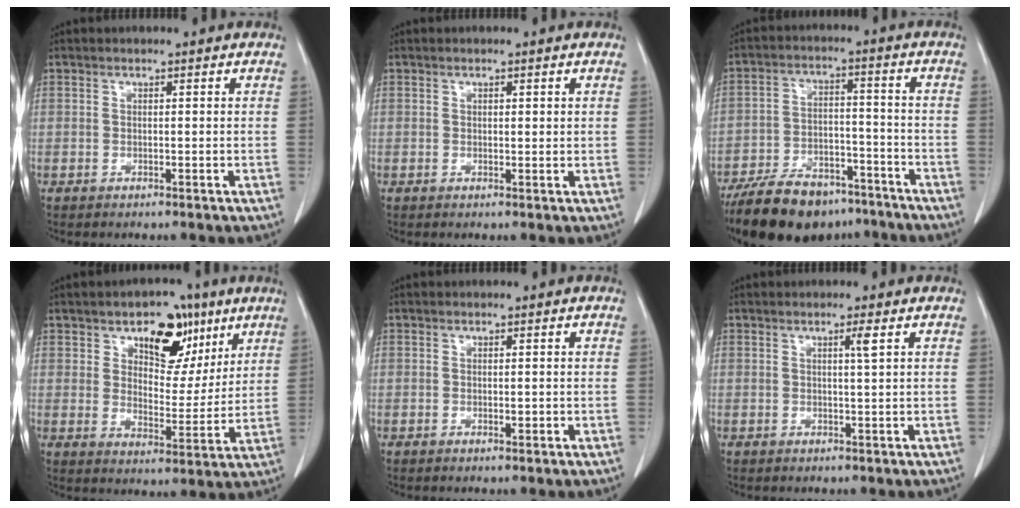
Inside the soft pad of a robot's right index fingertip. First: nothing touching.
{"total": 1.0, "force": [0.4, 0.4, 0.8], "torque": [-0.011, -0.002, 0.006]}
{"total": 16.2, "force": [-13.8, 6.5, 5.6], "torque": [-0.099, 0.011, -0.209]}
{"total": 10.9, "force": [6.0, 6.4, 6.4], "torque": [-0.085, 0.011, 0.096]}
{"total": 0.8, "force": [-0.1, 0.3, 0.8], "torque": [-0.011, -0.001, -0.001]}
{"total": 1.6, "force": [0.6, -0.4, 1.4], "torque": [-0.026, -0.004, 0.011]}